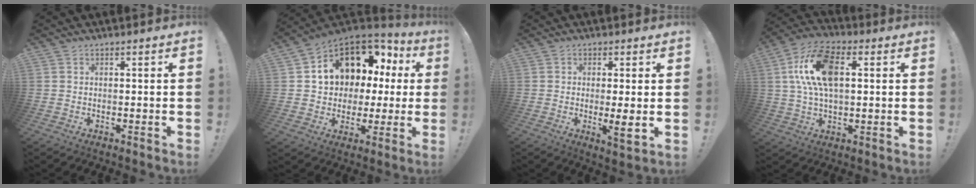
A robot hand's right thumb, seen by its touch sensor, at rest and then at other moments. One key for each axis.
{"total": 13.4, "fx": 5.8, "fy": 10.2, "fz": 6.5, "tx": -0.101, "ty": -0.038, "tz": 0.121}
{"total": 5.7, "fx": -0.6, "fy": 0.7, "fz": 5.6, "tx": -0.067, "ty": -0.017, "tz": -0.009}
{"total": 16.0, "fx": 3.0, "fy": 8.7, "fz": 13.1, "tx": -0.245, "ty": 0.007, "tz": 0.056}